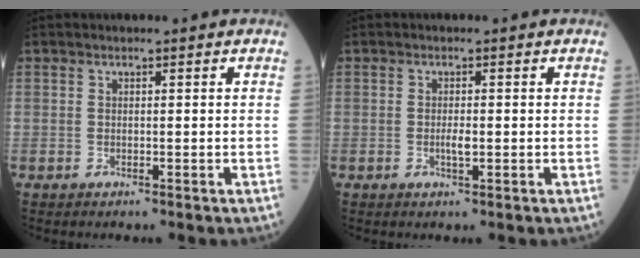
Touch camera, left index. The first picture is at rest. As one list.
[{"total": 1.5, "force": [-0.2, 0.3, 1.4], "torque": [-0.029, -0.001, -0.003]}]